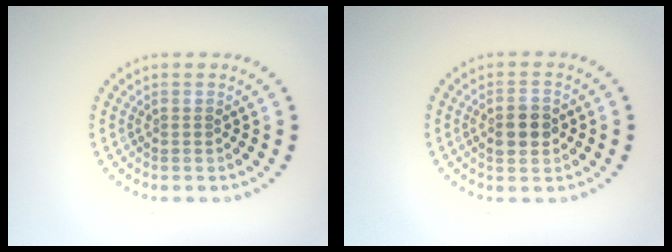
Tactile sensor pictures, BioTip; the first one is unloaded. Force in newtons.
{"total": 2.9, "press": 2.9, "slide": 0.2}